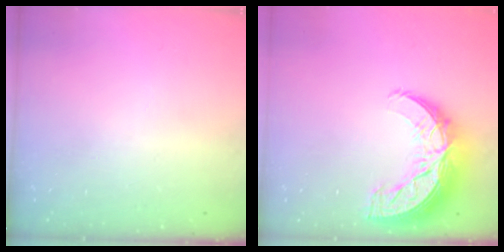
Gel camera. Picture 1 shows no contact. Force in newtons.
{"total": 14.7, "press": 14.7, "slide": 1.0}